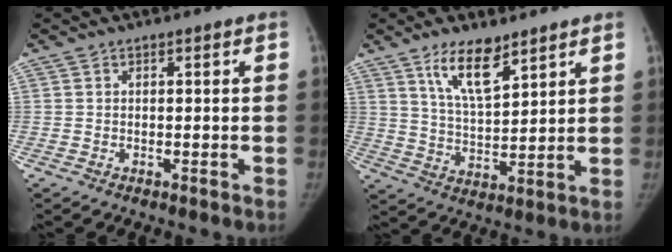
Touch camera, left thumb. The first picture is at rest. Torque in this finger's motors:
{"motor_torque": [0.37, -0.15, 1.39, -0.92, 0.37]}